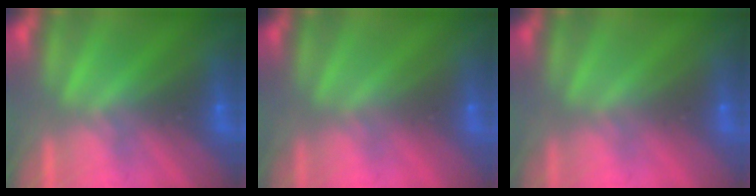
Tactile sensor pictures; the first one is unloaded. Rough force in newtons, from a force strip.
{"total": 2.9}
{"total": 2.9}